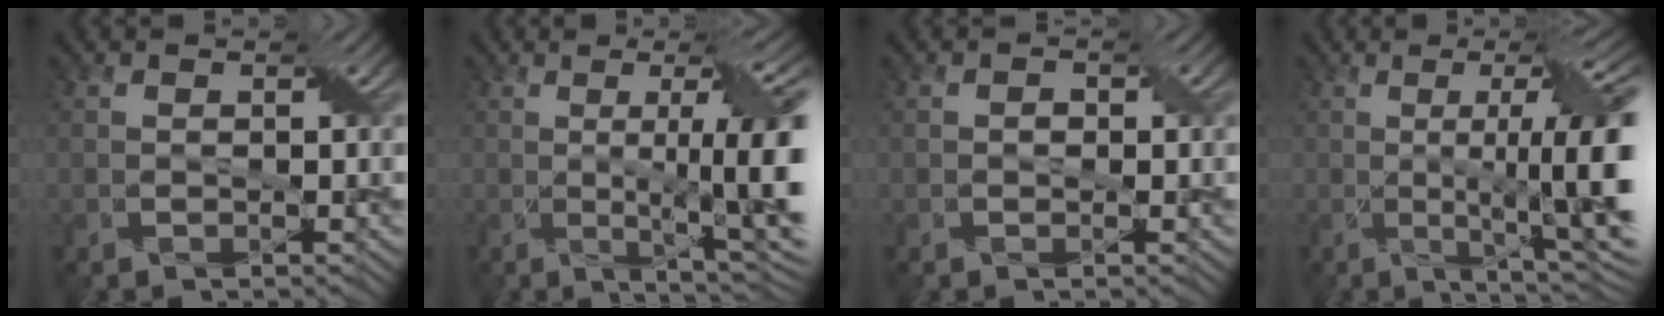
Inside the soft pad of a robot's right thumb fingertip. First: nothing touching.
{"total": 13.3, "force": [0.1, 3.2, 12.9], "torque": [-0.162, 0.005, 0.008]}
{"total": 1.0, "force": [-0.1, 0.9, 0.5], "torque": [-0.002, -0.002, -0.001]}
{"total": 15.1, "force": [-0.2, 3.9, 14.6], "torque": [-0.178, 0.004, 0.004]}